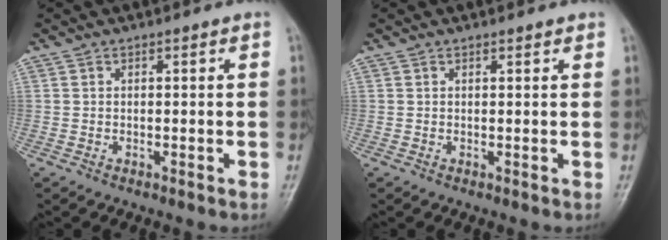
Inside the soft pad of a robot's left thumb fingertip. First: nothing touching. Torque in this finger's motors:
{"motor_torque": [-0.17, -0.06, -0.10, -0.10, 0.03]}